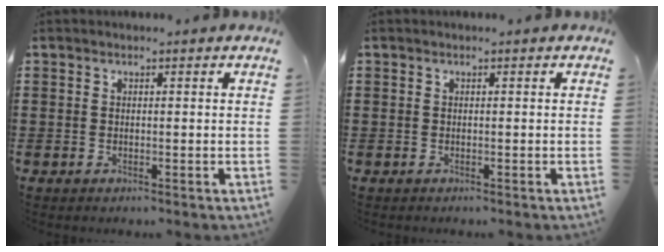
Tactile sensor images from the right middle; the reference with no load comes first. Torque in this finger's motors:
{"motor_torque": [-0.46, 0.15, -0.08, -0.02]}